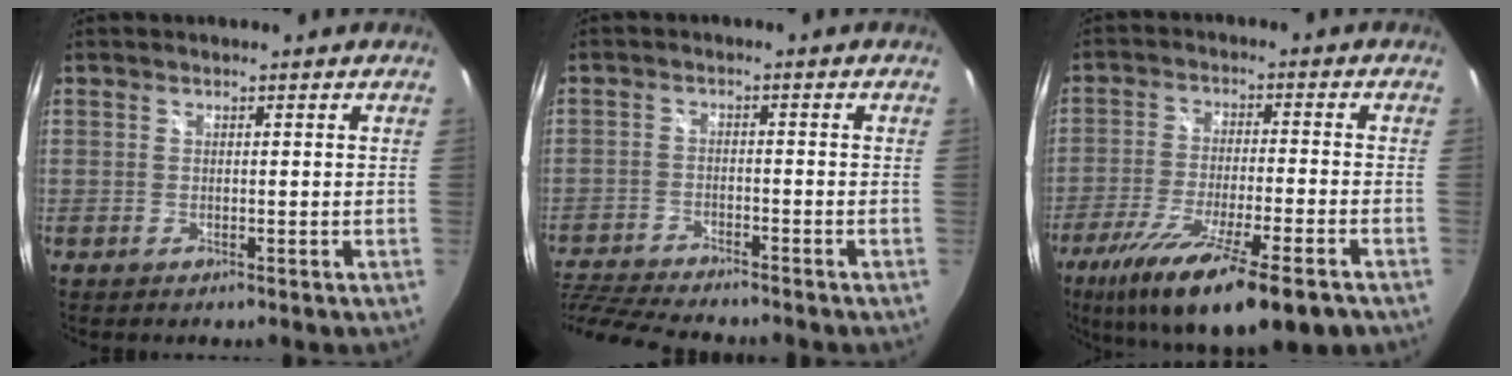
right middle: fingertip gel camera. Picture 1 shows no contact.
{"total": 12.3, "force": [-11.1, 2.0, 4.9], "torque": [-0.131, -0.025, -0.198]}
{"total": 18.3, "force": [-12.0, 3.0, 13.5], "torque": [-0.251, -0.059, -0.202]}